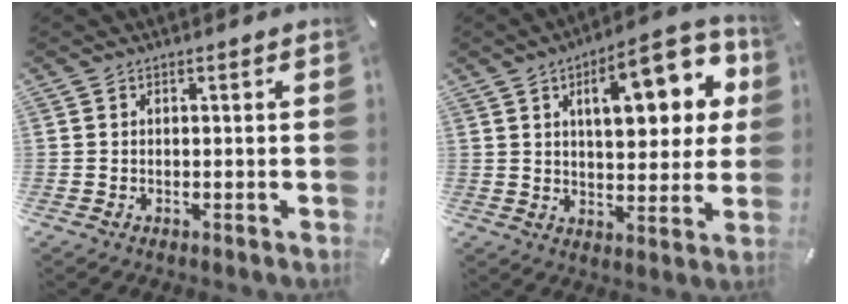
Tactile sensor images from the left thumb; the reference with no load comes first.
{"total": 18.1, "force": [6.7, 8.0, 14.9], "torque": [-0.206, -0.012, 0.100]}